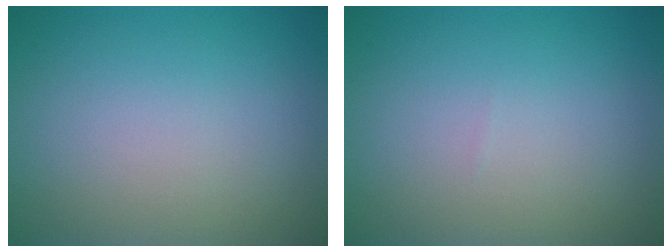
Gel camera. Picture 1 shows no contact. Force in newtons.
{"total": 0.0}